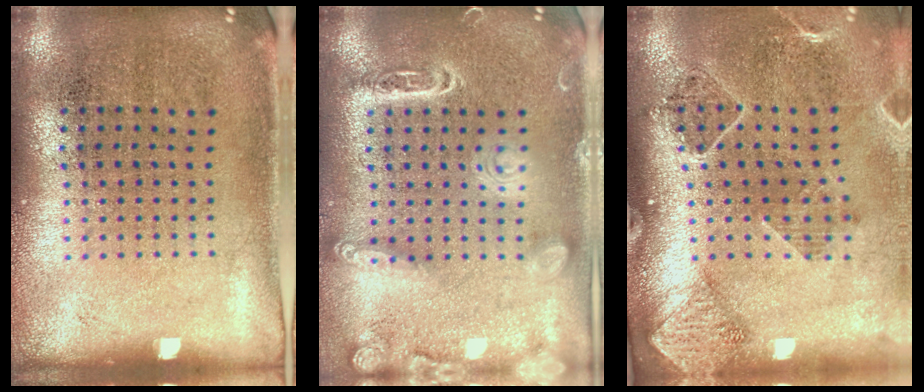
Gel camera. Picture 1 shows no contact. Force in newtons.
{"total": 3.3, "press": 3.3, "slide": 0.3}
{"total": 1.5, "press": 1.5, "slide": 0.1}